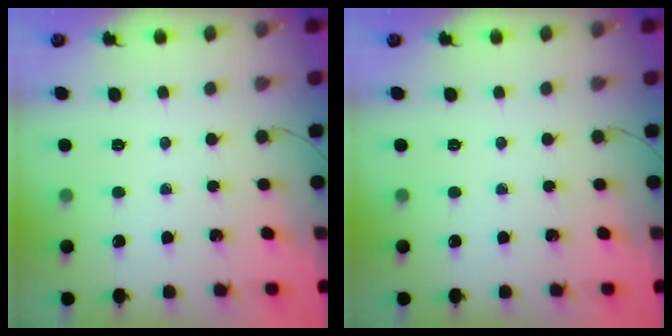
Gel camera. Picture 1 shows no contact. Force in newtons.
{"total": 0.0}